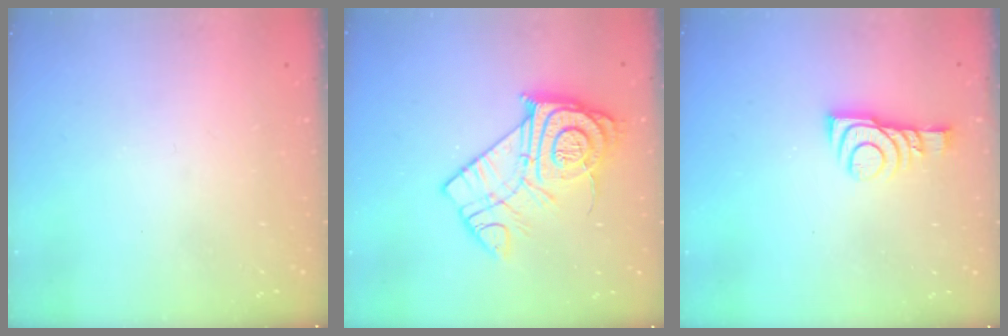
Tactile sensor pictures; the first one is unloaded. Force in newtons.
{"total": 16.1, "press": 16.1, "slide": 1.1}
{"total": 9.1, "press": 9.1, "slide": 0.4}